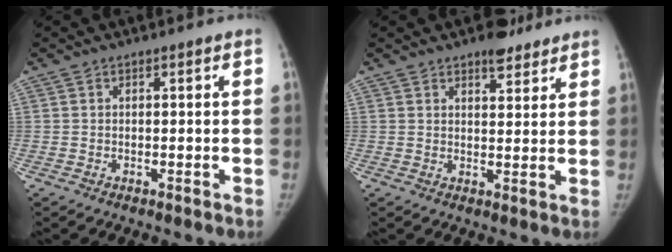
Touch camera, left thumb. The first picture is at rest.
{"total": 5.1, "force": [3.9, 2.4, 2.3], "torque": [-0.013, -0.023, 0.057]}